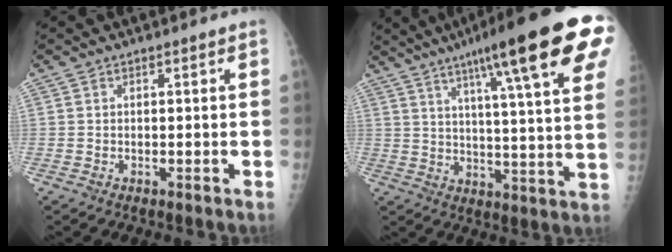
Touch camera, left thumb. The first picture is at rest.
{"total": 24.7, "force": [13.4, 3.3, 20.5], "torque": [-0.289, -0.022, 0.182]}